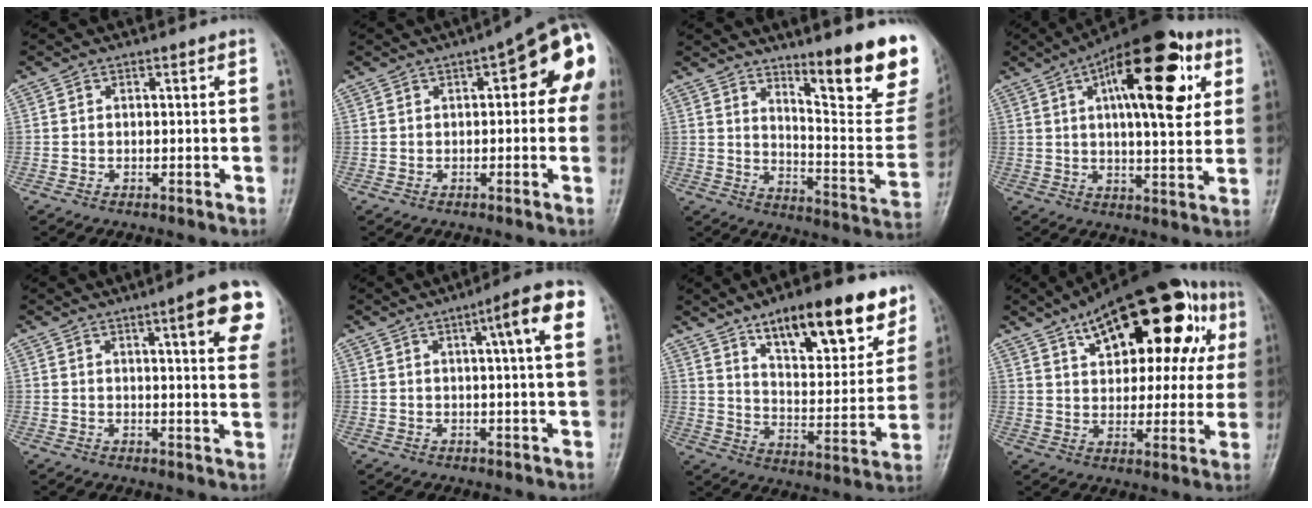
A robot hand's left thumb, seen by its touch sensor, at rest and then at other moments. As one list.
[{"total": 12.1, "force": [3.3, 4.8, 10.6], "torque": [-0.100, 0.027, 0.029]}, {"total": 20.5, "force": [12.7, 4.7, 15.3], "torque": [-0.158, -0.090, 0.186]}, {"total": 21.8, "force": [7.5, 8.5, 18.6], "torque": [-0.247, -0.002, 0.103]}, {"total": 12.4, "force": [5.7, 2.3, 10.7], "torque": [-0.110, -0.019, 0.066]}, {"total": 8.2, "force": [2.9, 0.8, 7.7], "torque": [-0.109, 0.010, 0.034]}, {"total": 20.1, "force": [12.8, 7.3, 13.7], "torque": [-0.155, -0.058, 0.204]}, {"total": 28.0, "force": [11.9, 13.3, 21.6], "torque": [-0.285, 0.023, 0.174]}]